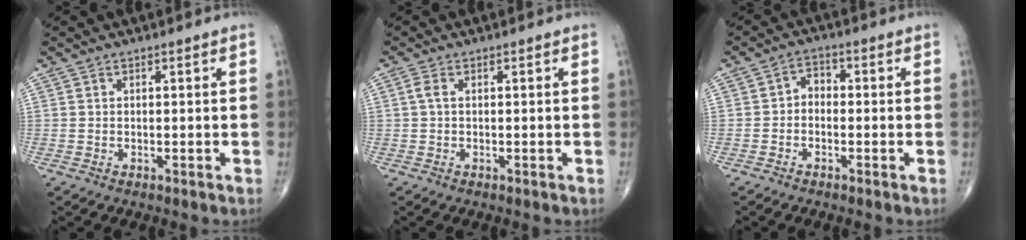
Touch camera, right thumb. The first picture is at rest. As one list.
[{"total": 3.0, "force": [0.3, 1.4, 2.6], "torque": [-0.068, 0.009, 0.004]}, {"total": 2.8, "force": [-0.8, 2.1, 1.7], "torque": [-0.009, 0.017, -0.030]}]